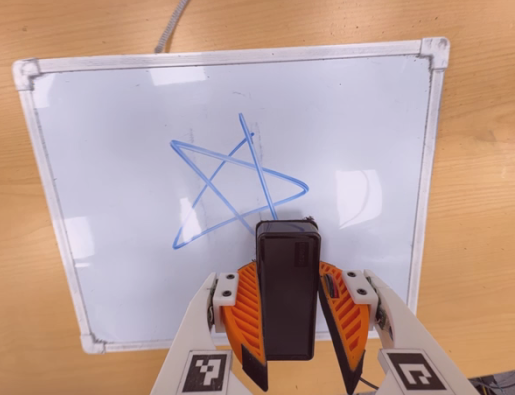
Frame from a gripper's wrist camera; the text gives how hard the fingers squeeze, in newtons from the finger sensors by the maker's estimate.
{"total": 5.9, "left": 5.4, "right": 6.5}